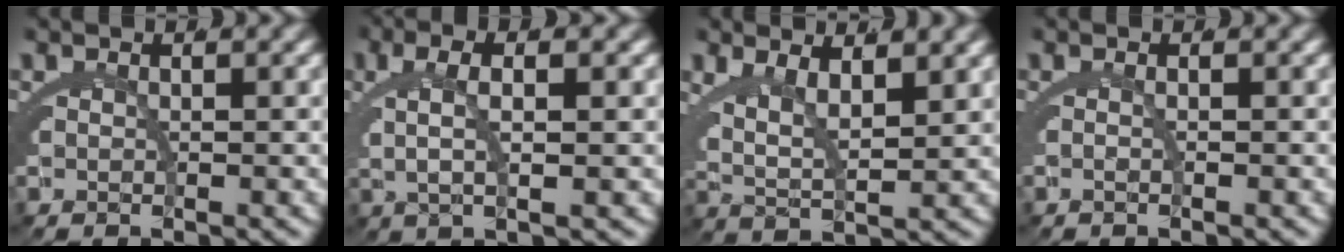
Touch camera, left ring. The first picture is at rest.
{"total": 4.7, "force": [1.4, 1.3, 4.3], "torque": [-0.077, 0.011, 0.021]}
{"total": 5.6, "force": [1.4, 3.3, 4.2], "torque": [-0.084, -0.012, 0.025]}
{"total": 0.9, "force": [-0.4, -0.3, 0.7], "torque": [-0.016, 0.000, -0.009]}